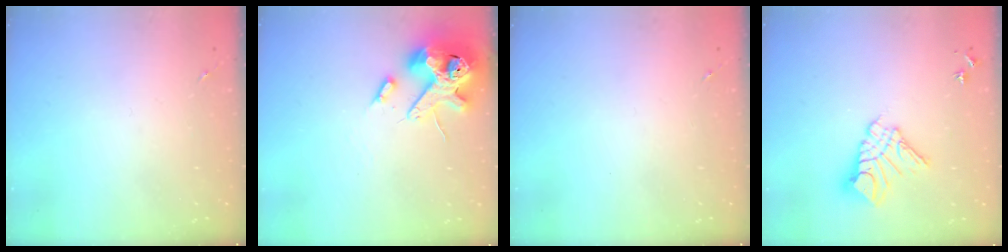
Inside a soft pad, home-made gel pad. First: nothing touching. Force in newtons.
{"total": 14.2, "press": 14.0, "slide": 2.3}
{"total": 0.0}
{"total": 11.7, "press": 11.7, "slide": 1.2}